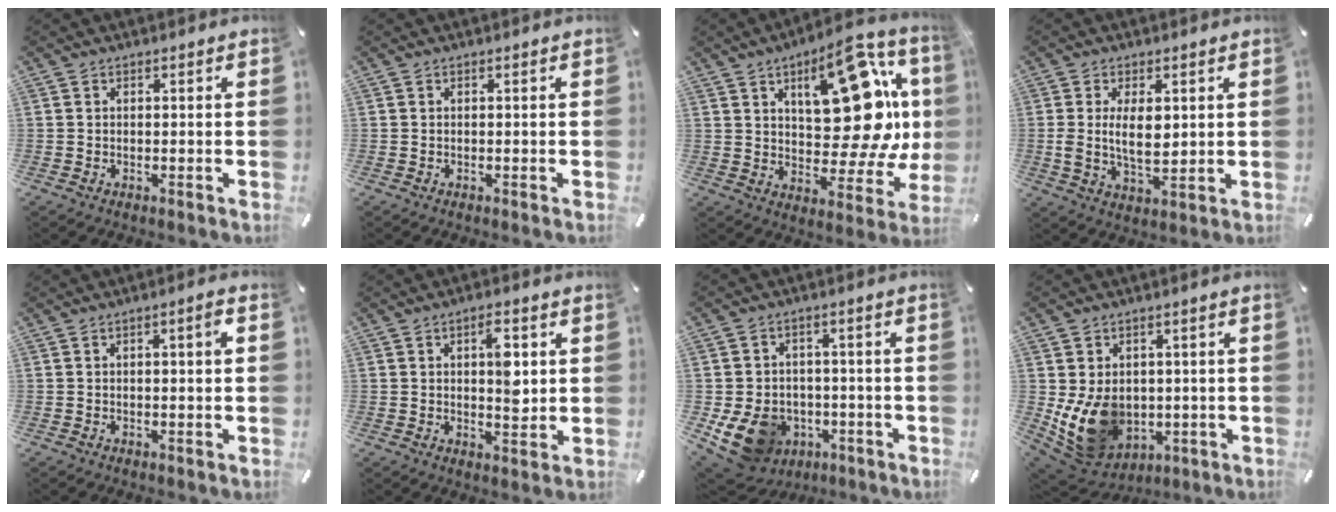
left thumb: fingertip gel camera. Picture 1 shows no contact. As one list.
[{"total": 0.0}, {"total": 24.6, "force": [7.6, 12.6, 19.7], "torque": [-0.257, -0.048, 0.126]}, {"total": 7.9, "force": [1.3, 4.0, 6.7], "torque": [-0.120, -0.010, 0.017]}, {"total": 2.6, "force": [0.3, 0.3, 2.5], "torque": [-0.046, 0.004, 0.003]}, {"total": 7.4, "force": [1.6, 3.6, 6.2], "torque": [-0.077, -0.010, 0.018]}, {"total": 11.8, "force": [-3.9, 9.9, 5.1], "torque": [-0.111, 0.016, -0.061]}, {"total": 13.0, "force": [-0.8, 10.7, 7.3], "torque": [-0.150, -0.017, -0.008]}]